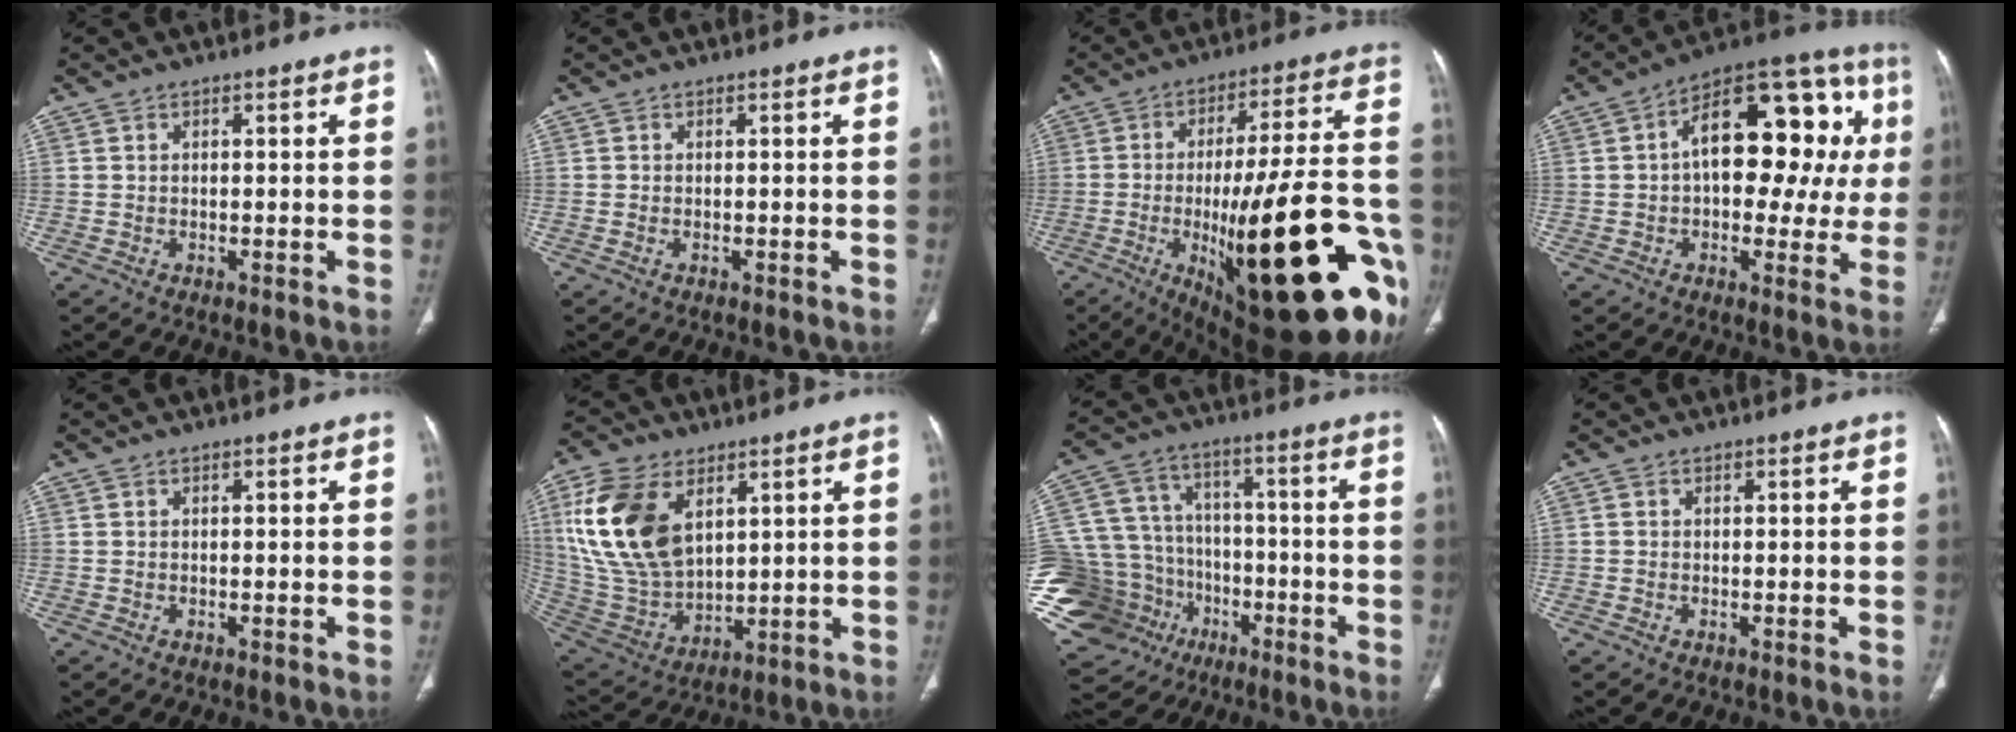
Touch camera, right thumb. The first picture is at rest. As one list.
[{"total": 1.0, "force": [0.4, 0.3, -0.8], "torque": [0.011, 0.001, 0.008]}, {"total": 34.4, "force": [-10.6, 10.2, 31.1], "torque": [-0.383, 0.028, -0.141]}, {"total": 21.7, "force": [3.0, 11.6, 18.1], "torque": [-0.207, 0.043, 0.030]}, {"total": 0.0}, {"total": 19.5, "force": [6.8, 12.0, 13.8], "torque": [-0.266, -0.024, 0.142]}, {"total": 29.3, "force": [-10.8, 23.3, 14.1], "torque": [-0.350, 0.075, -0.173]}, {"total": 1.1, "force": [0.5, 0.3, -0.9], "torque": [0.015, 0.001, 0.005]}]